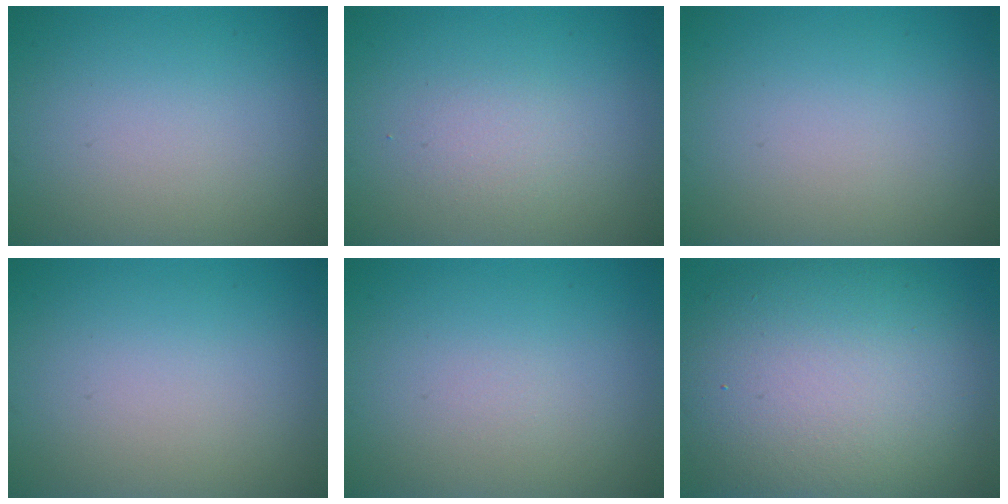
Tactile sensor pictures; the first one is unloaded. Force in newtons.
{"total": 1.4, "press": 1.3, "slide": 0.1}
{"total": 0.0}
{"total": 0.0}
{"total": 0.0}
{"total": 13.5, "press": 13.4, "slide": 1.2}